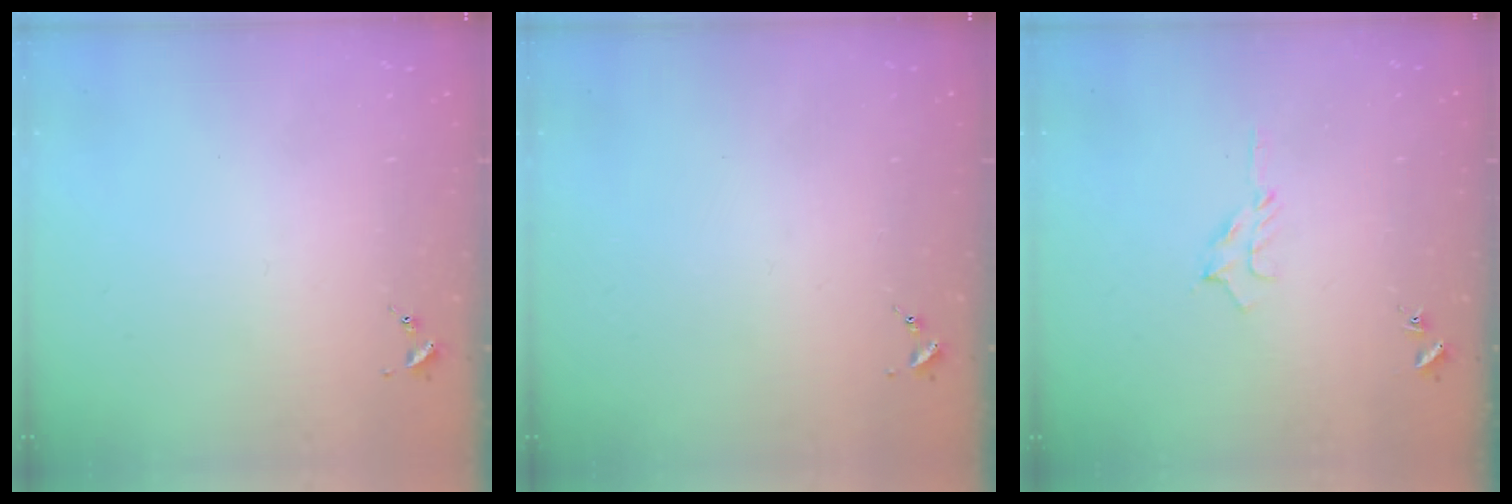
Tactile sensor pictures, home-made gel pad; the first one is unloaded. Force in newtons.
{"total": 0.0}
{"total": 6.3, "press": 6.3, "slide": 0.7}